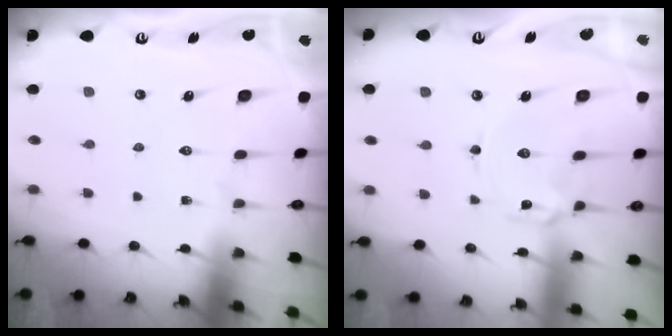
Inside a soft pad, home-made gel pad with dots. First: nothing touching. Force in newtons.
{"total": 3.3, "press": 3.3, "slide": 0.3}